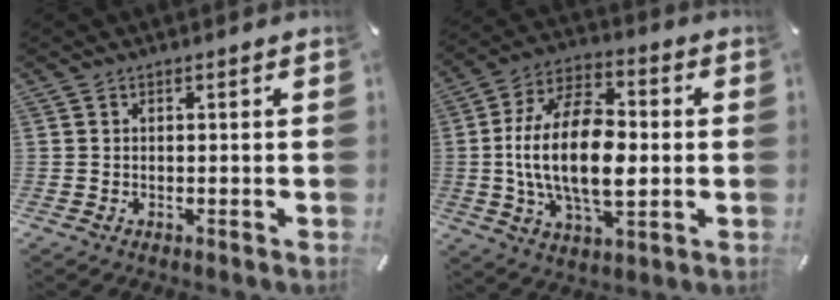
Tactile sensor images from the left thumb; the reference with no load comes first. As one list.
[{"total": 18.9, "force": [-0.8, 10.4, 15.8], "torque": [-0.316, -0.001, -0.020]}]